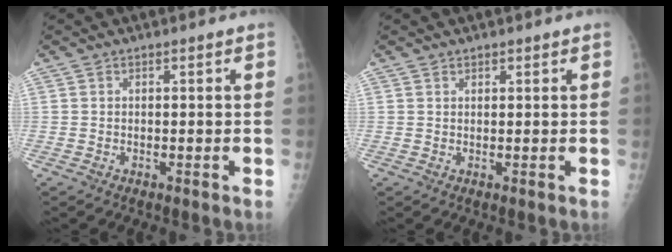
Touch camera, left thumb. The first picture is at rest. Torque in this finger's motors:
{"motor_torque": [-0.08, -0.07, 0.10, 0.11, -0.05]}